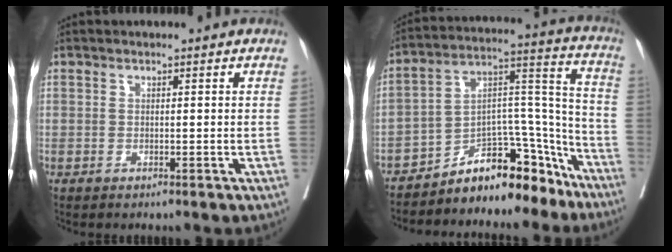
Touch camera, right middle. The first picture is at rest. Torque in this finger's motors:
{"motor_torque": [1.09, -1.05, 0.17, 0.06]}